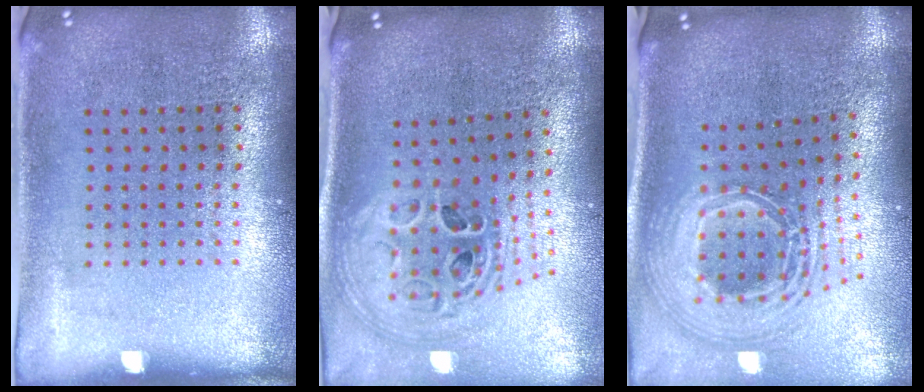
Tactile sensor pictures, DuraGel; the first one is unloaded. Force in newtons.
{"total": 1.9, "press": 1.6, "slide": 1.1}
{"total": 2.8, "press": 1.9, "slide": 2.1}